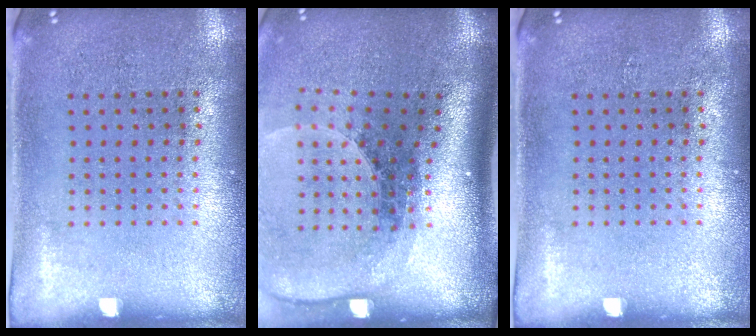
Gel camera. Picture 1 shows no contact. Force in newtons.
{"total": 2.6, "press": 1.9, "slide": 1.8}
{"total": 0.0}